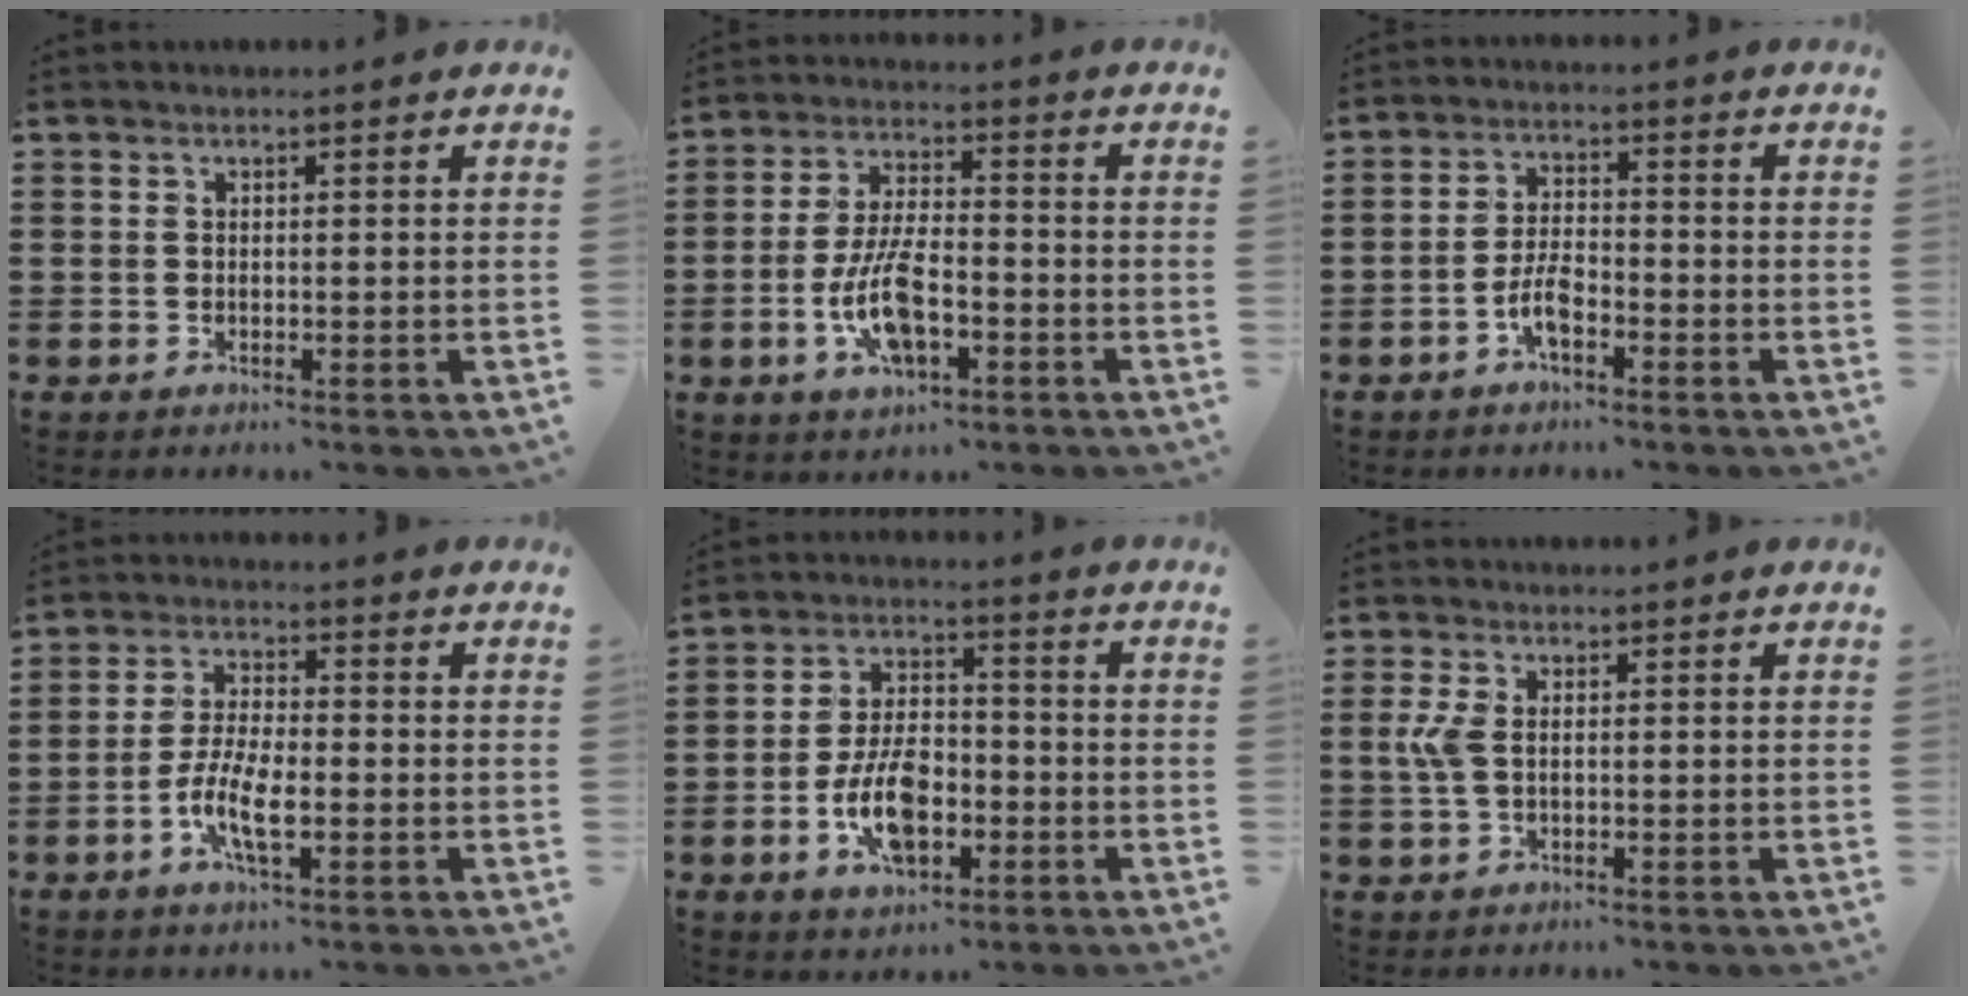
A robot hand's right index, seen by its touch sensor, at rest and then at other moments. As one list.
[{"total": 9.8, "force": [-3.2, 4.0, 8.4], "torque": [-0.184, -0.006, -0.061]}, {"total": 4.7, "force": [-2.5, 1.9, 3.5], "torque": [-0.088, 0.001, -0.054]}, {"total": 7.1, "force": [-2.6, 2.3, 6.2], "torque": [-0.142, -0.014, -0.054]}, {"total": 9.6, "force": [-3.1, 5.0, 7.5], "torque": [-0.150, 0.003, -0.060]}, {"total": 3.8, "force": [0.3, 1.8, 3.3], "torque": [-0.098, -0.003, -0.007]}]